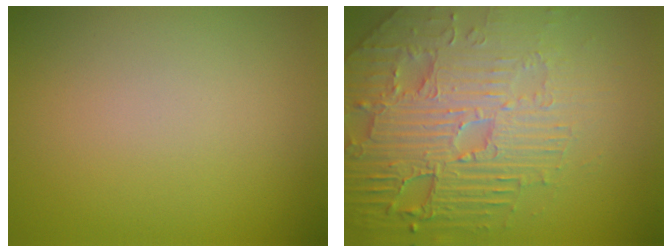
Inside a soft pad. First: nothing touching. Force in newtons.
{"total": 8.4, "press": 6.1, "slide": 5.7}